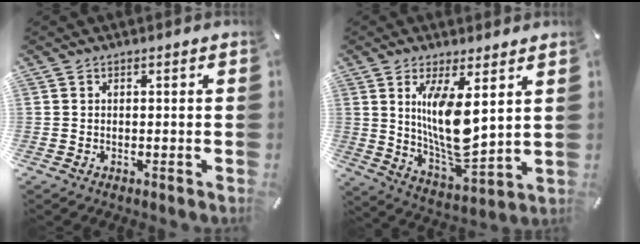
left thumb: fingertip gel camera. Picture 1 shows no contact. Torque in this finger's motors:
{"motor_torque": [1.60, 3.41, 1.49, -1.28, 0.57]}